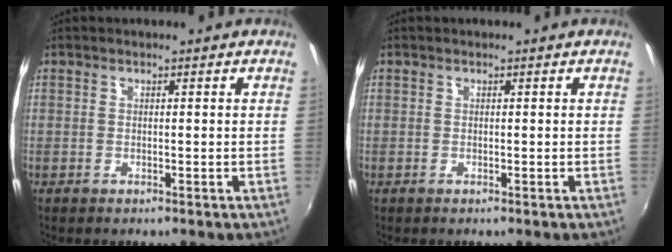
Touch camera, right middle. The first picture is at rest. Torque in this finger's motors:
{"motor_torque": [-0.25, -0.08, -0.02, 0.01]}